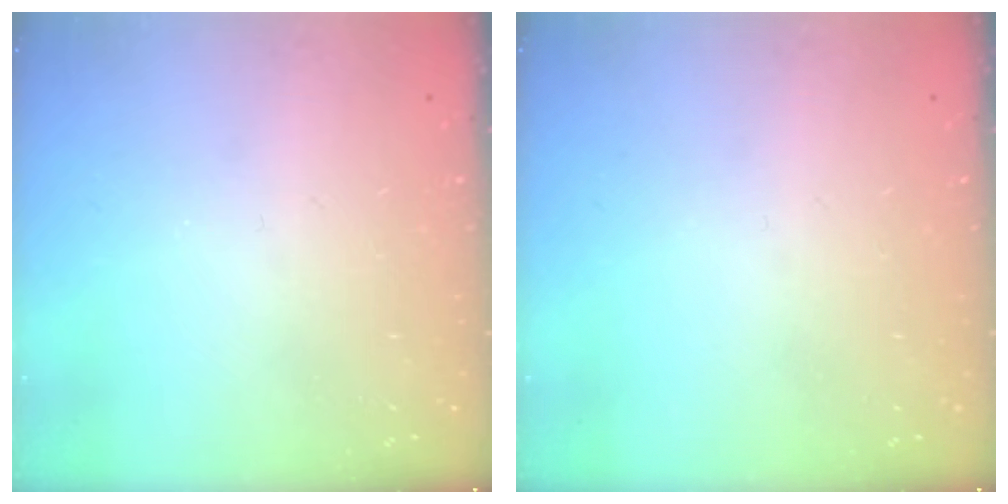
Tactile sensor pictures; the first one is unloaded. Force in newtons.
{"total": 0.0}